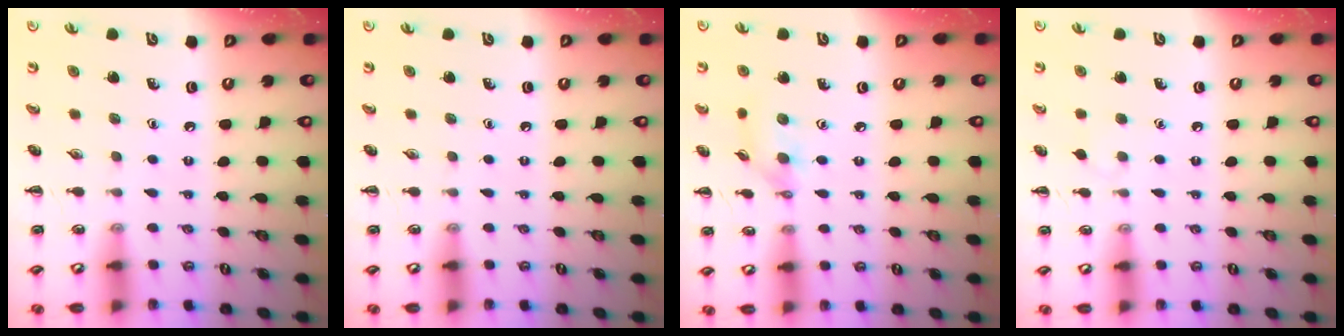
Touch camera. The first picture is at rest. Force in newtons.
{"total": 0.0}
{"total": 7.6, "press": 7.5, "slide": 1.0}
{"total": 2.6, "press": 2.4, "slide": 1.1}